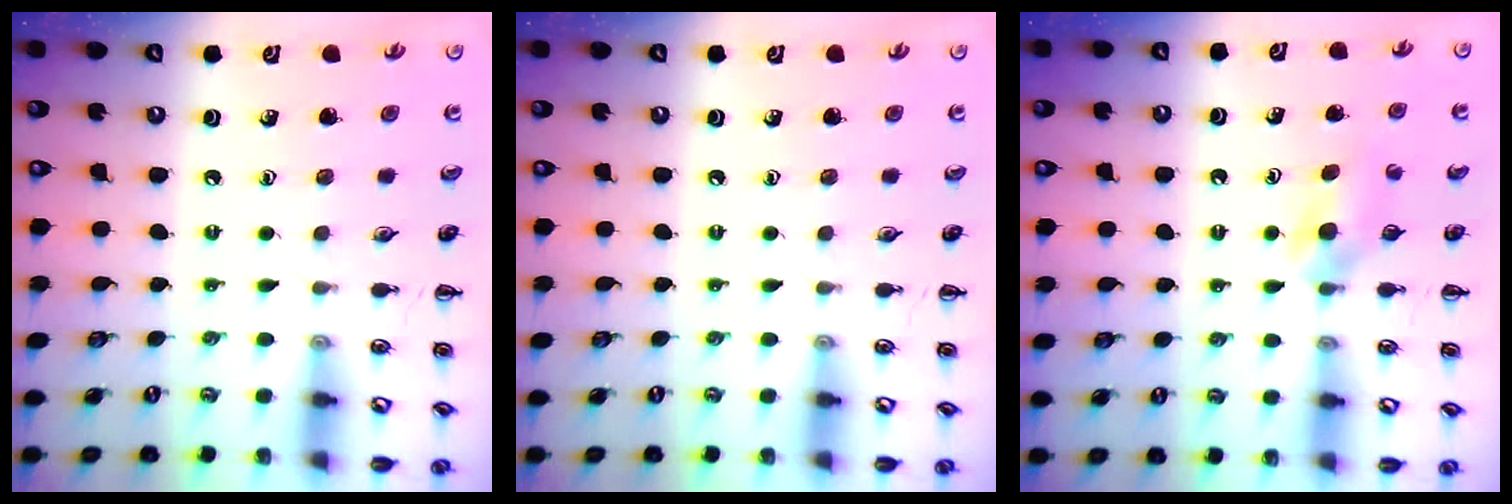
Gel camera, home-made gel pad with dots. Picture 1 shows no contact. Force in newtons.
{"total": 0.0}
{"total": 4.1, "press": 3.9, "slide": 1.2}